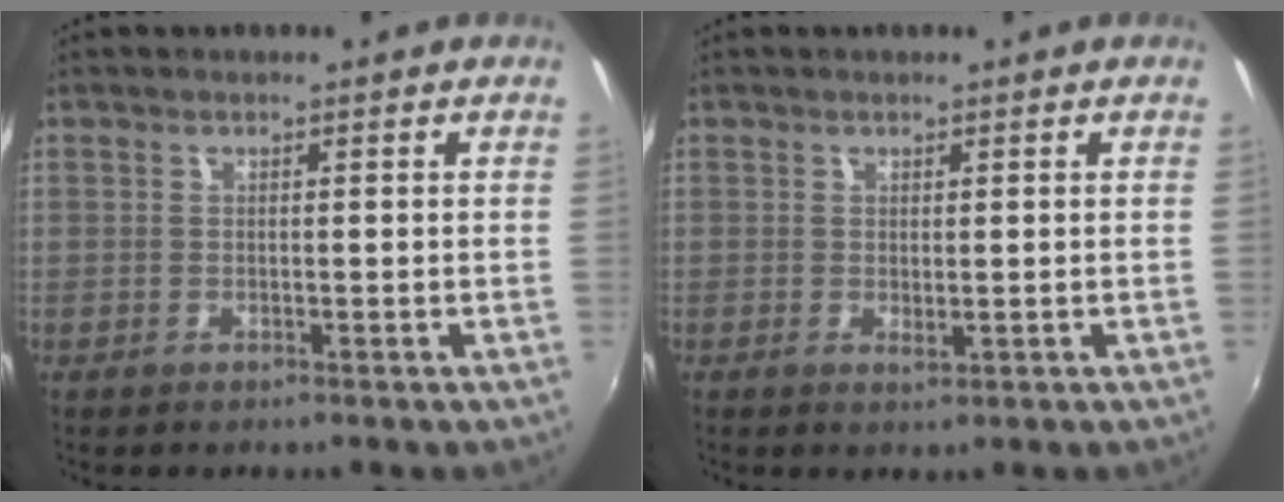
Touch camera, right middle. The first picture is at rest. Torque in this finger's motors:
{"motor_torque": [0.81, -1.01, -0.03, -0.01]}